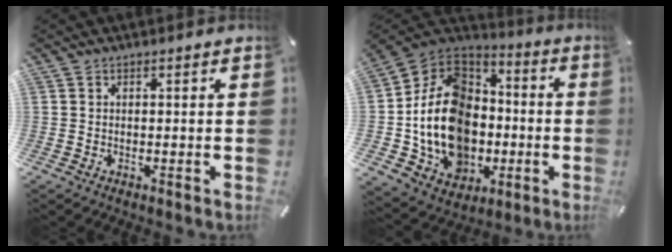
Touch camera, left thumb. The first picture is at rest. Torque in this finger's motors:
{"motor_torque": [1.73, 3.28, 2.75, 0.02, 0.26]}